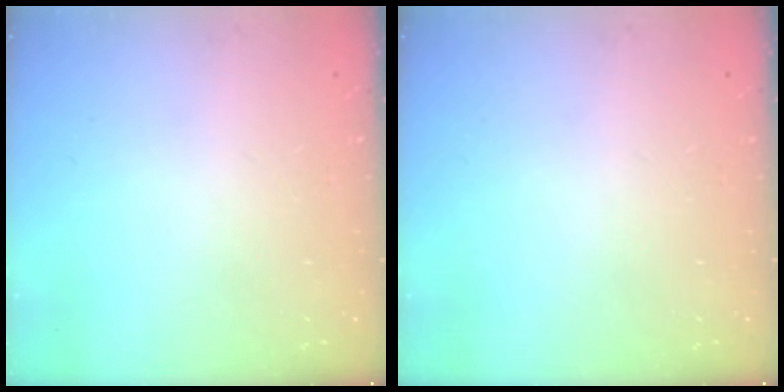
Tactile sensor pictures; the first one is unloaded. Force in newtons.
{"total": 0.0}